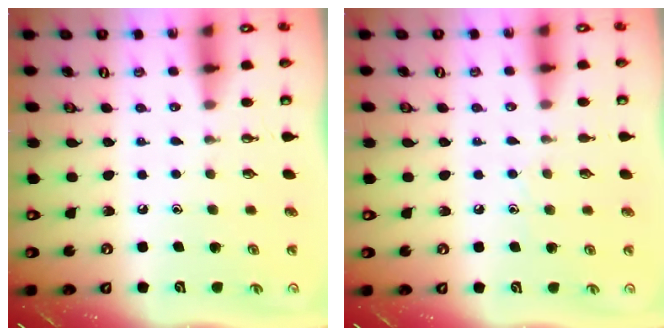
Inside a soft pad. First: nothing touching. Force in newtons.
{"total": 5.9, "press": 5.8, "slide": 0.7}